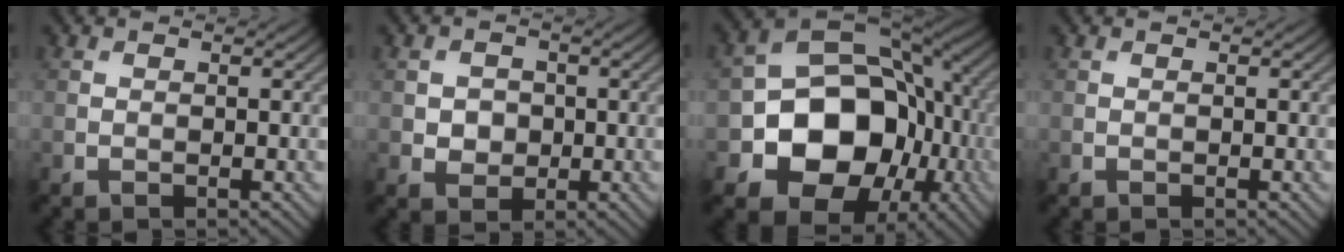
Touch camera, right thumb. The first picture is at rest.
{"total": 2.7, "force": [-0.1, 2.4, 1.2], "torque": [-0.028, -0.002, -0.008]}
{"total": 16.4, "force": [-4.2, 12.8, 9.4], "torque": [-0.168, -0.038, -0.071]}
{"total": 0.0}